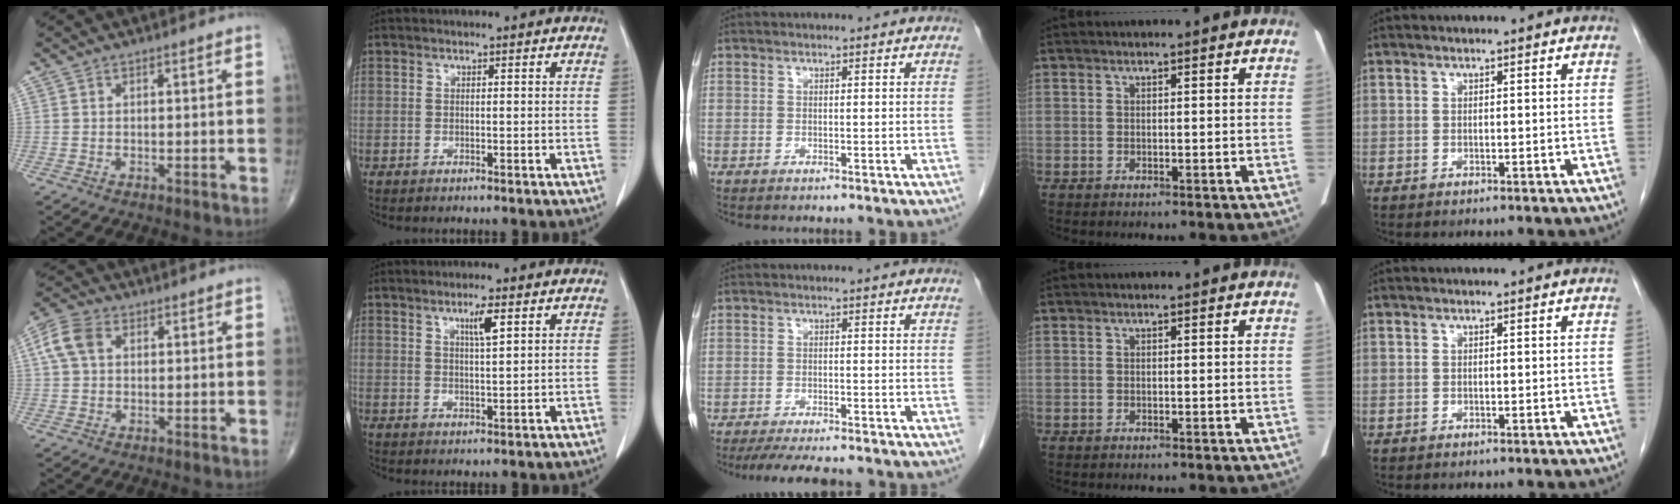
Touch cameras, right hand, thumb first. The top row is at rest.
{"thumb": {"total": 6.4, "force": [1.6, 4.5, 4.3], "torque": [-0.094, 0.018, 0.026]}, "index": {"total": 3.3, "force": [1.6, 0.1, 2.9], "torque": [-0.050, -0.003, 0.028]}, "middle": {"total": 7.5, "force": [-6.5, 0.9, 3.6], "torque": [-0.055, -0.017, -0.099]}}